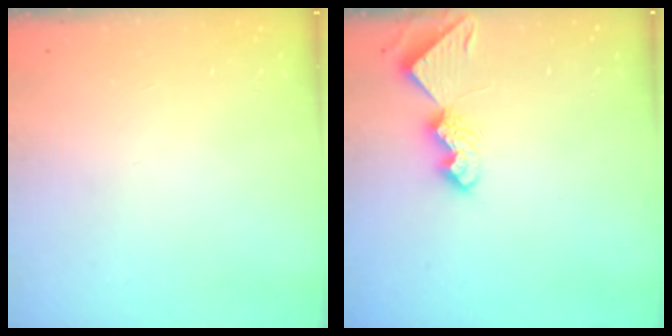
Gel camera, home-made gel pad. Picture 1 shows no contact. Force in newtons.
{"total": 9.2, "press": 9.2, "slide": 0.6}